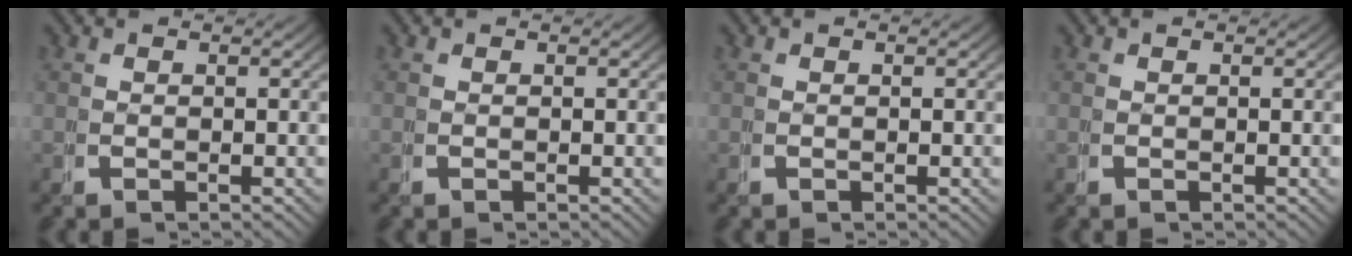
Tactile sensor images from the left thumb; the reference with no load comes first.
{"total": 0.0}
{"total": 0.0}
{"total": 0.0}